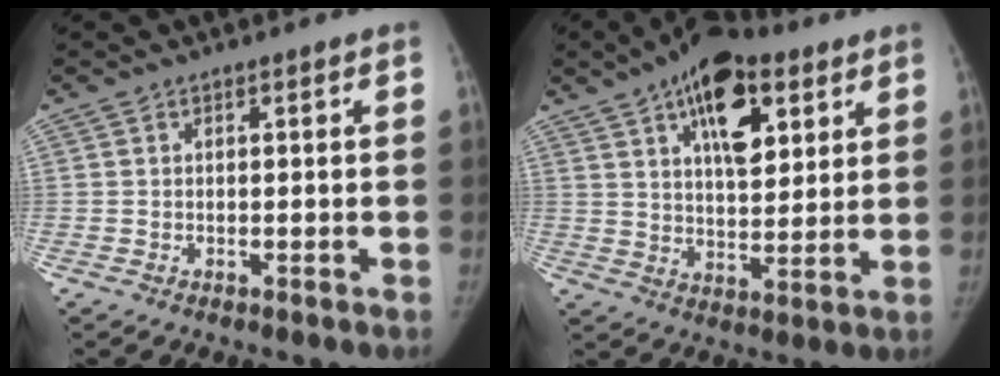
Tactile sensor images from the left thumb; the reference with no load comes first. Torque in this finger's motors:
{"motor_torque": [0.33, 0.21, 1.71, -1.06, 0.47]}